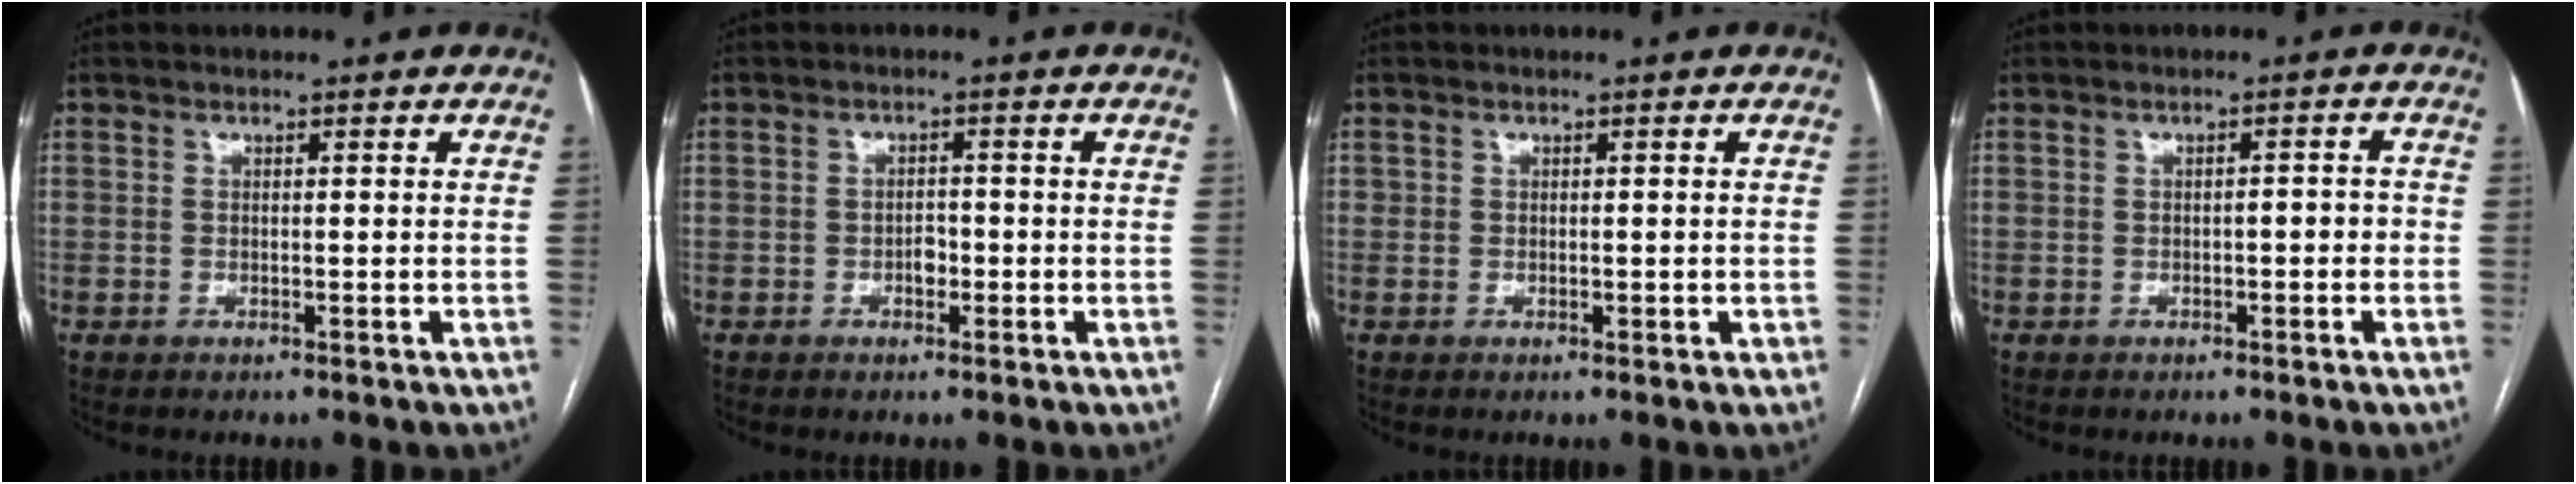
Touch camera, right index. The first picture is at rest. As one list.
[{"total": 1.8, "force": [-0.7, 1.0, 1.2], "torque": [-0.016, 0.006, -0.011]}, {"total": 1.0, "force": [0.0, 0.9, 0.6], "torque": [-0.006, 0.006, 0.003]}, {"total": 1.9, "force": [-0.5, 0.7, 1.7], "torque": [-0.023, 0.007, -0.006]}]